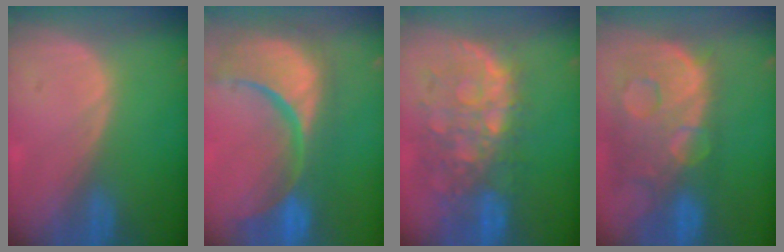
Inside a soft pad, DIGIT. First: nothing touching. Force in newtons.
{"total": 15.5, "press": 12.2, "slide": 9.6}
{"total": 11.1, "press": 9.7, "slide": 5.4}
{"total": 13.8, "press": 11.2, "slide": 8.0}